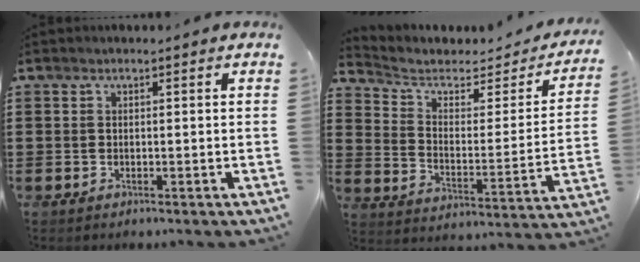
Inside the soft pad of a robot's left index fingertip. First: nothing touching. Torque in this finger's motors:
{"motor_torque": [1.10, -1.03, -0.01, 0.00]}